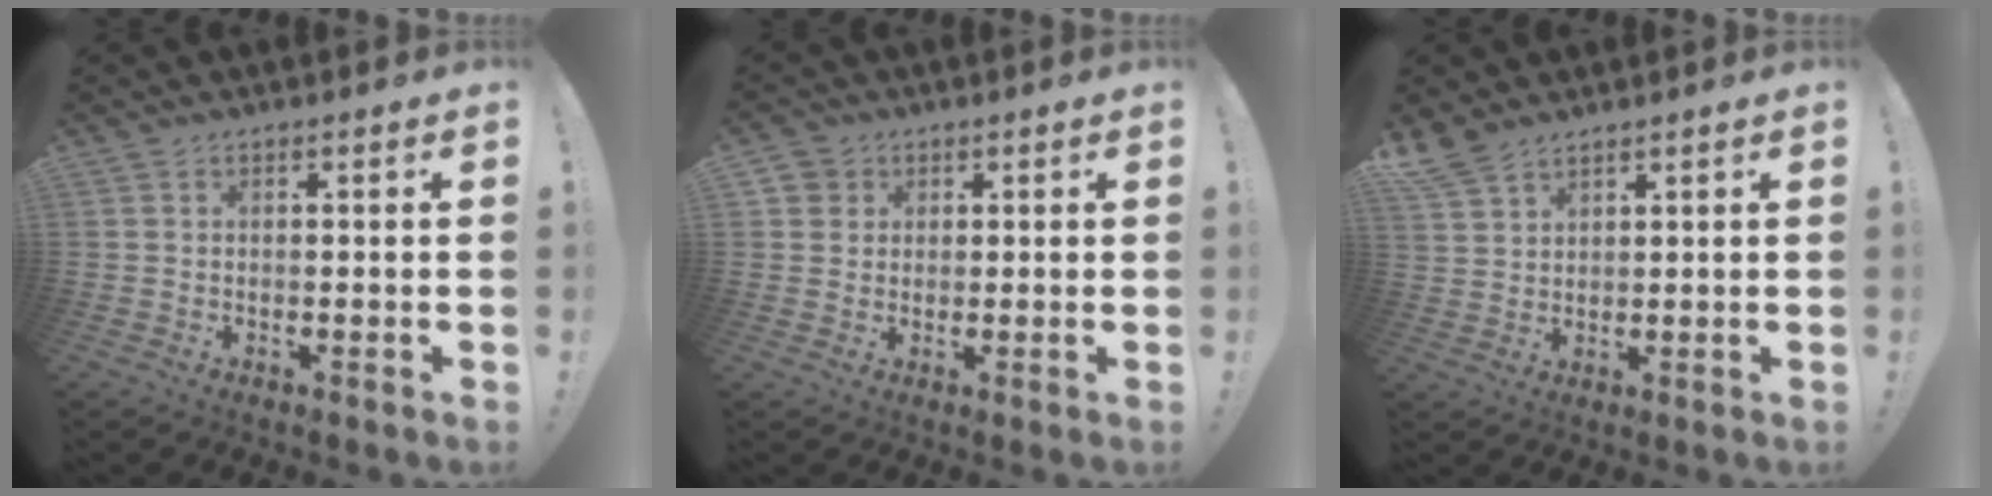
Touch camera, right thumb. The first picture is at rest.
{"total": 3.5, "force": [1.6, 3.1, 0.5], "torque": [-0.005, -0.005, 0.028]}
{"total": 6.0, "force": [4.9, 2.4, 2.6], "torque": [-0.058, -0.022, 0.095]}